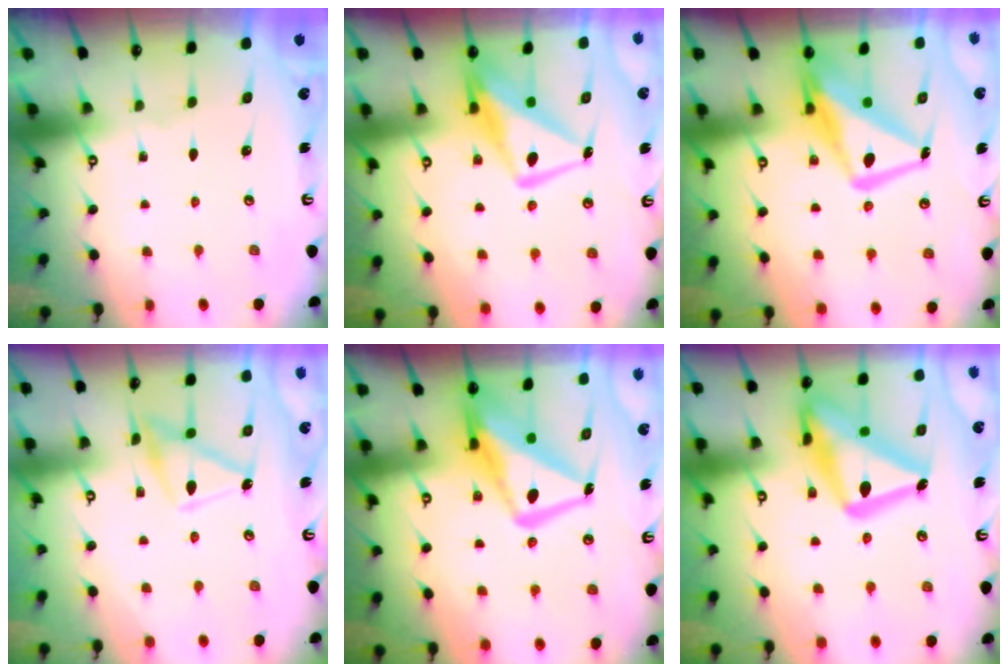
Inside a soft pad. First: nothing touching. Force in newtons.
{"total": 12.8, "press": 12.7, "slide": 1.3}
{"total": 15.3, "press": 15.2, "slide": 1.7}
{"total": 14.4, "press": 14.4, "slide": 1.1}
{"total": 16.0, "press": 15.8, "slide": 2.0}
{"total": 25.1, "press": 25.0, "slide": 1.6}